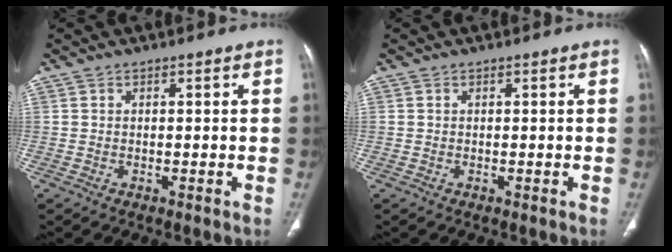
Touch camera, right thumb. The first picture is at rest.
{"total": 0.0}